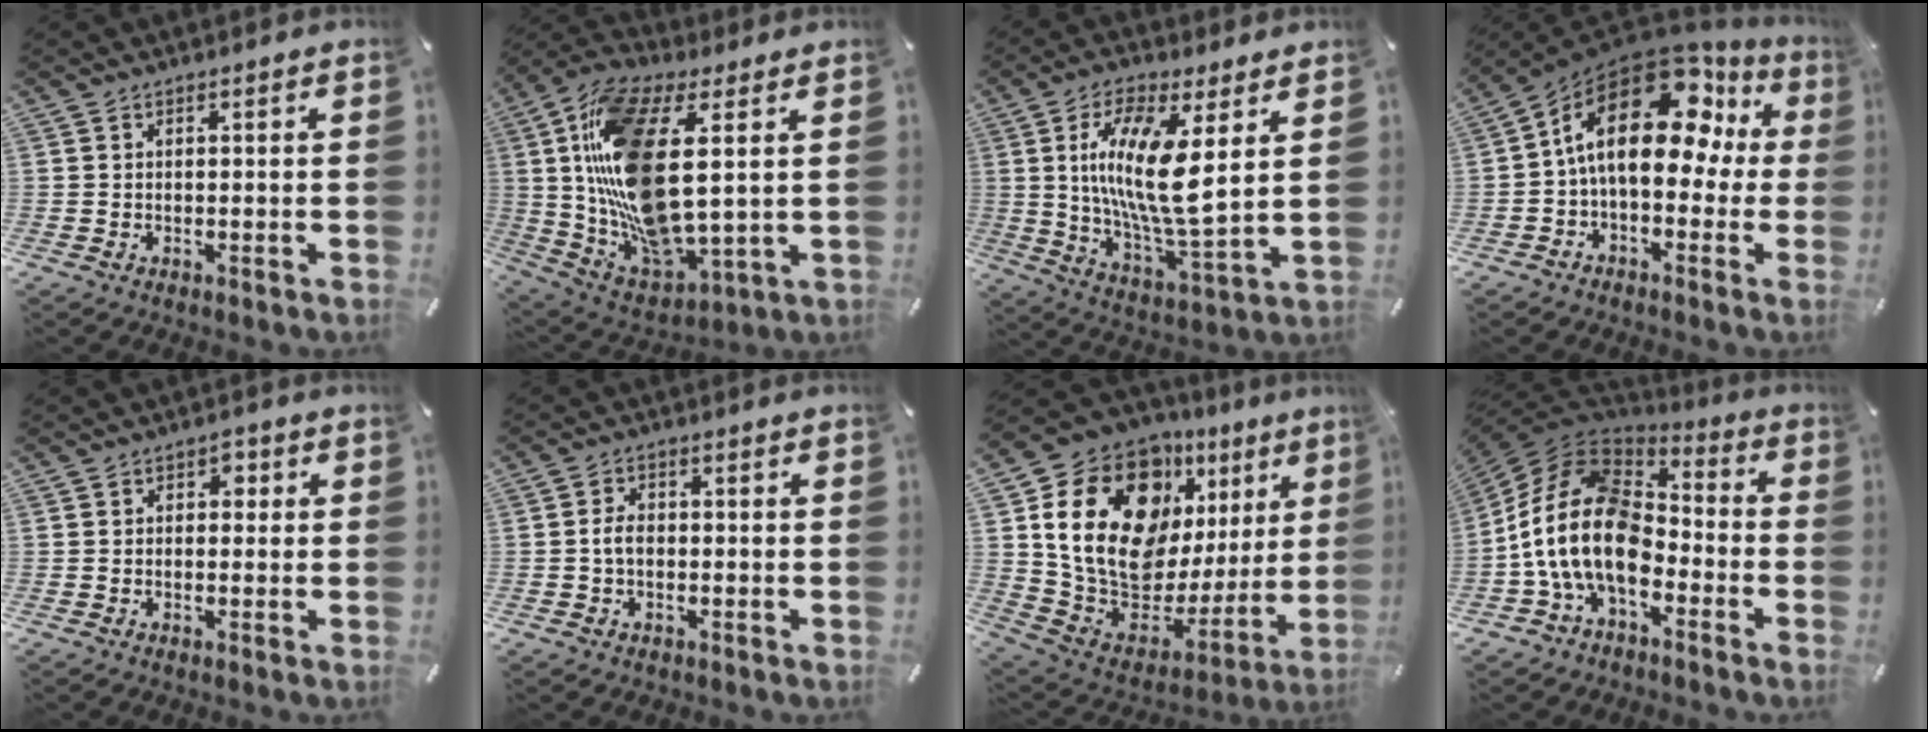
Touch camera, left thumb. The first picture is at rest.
{"total": 21.6, "force": [4.9, 10.5, 18.2], "torque": [-0.405, -0.027, 0.089]}
{"total": 16.1, "force": [4.1, 4.8, 14.9], "torque": [-0.295, -0.027, 0.059]}
{"total": 19.8, "force": [5.3, 11.1, 15.6], "torque": [-0.258, -0.031, 0.087]}
{"total": 2.3, "force": [-0.1, 1.8, 1.4], "torque": [-0.014, 0.004, -0.008]}
{"total": 4.0, "force": [-0.6, 2.8, 2.8], "torque": [-0.059, 0.006, -0.014]}
{"total": 20.9, "force": [9.6, 13.4, 12.9], "torque": [-0.247, -0.074, 0.172]}
{"total": 19.8, "force": [-6.1, 12.6, 14.0], "torque": [-0.288, 0.028, -0.104]}